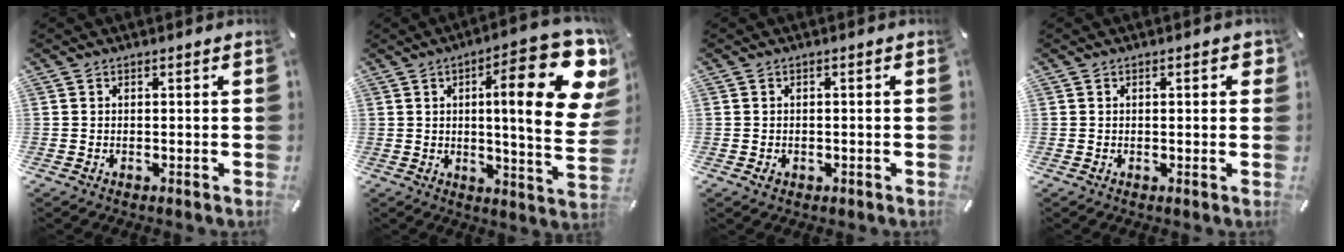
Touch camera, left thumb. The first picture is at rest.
{"total": 24.4, "force": [7.9, 6.0, 22.3], "torque": [-0.313, -0.051, 0.113]}
{"total": 1.4, "force": [-0.5, 1.1, 0.7], "torque": [-0.014, 0.002, -0.010]}
{"total": 2.3, "force": [0.5, 0.9, 2.1], "torque": [-0.027, 0.000, 0.003]}